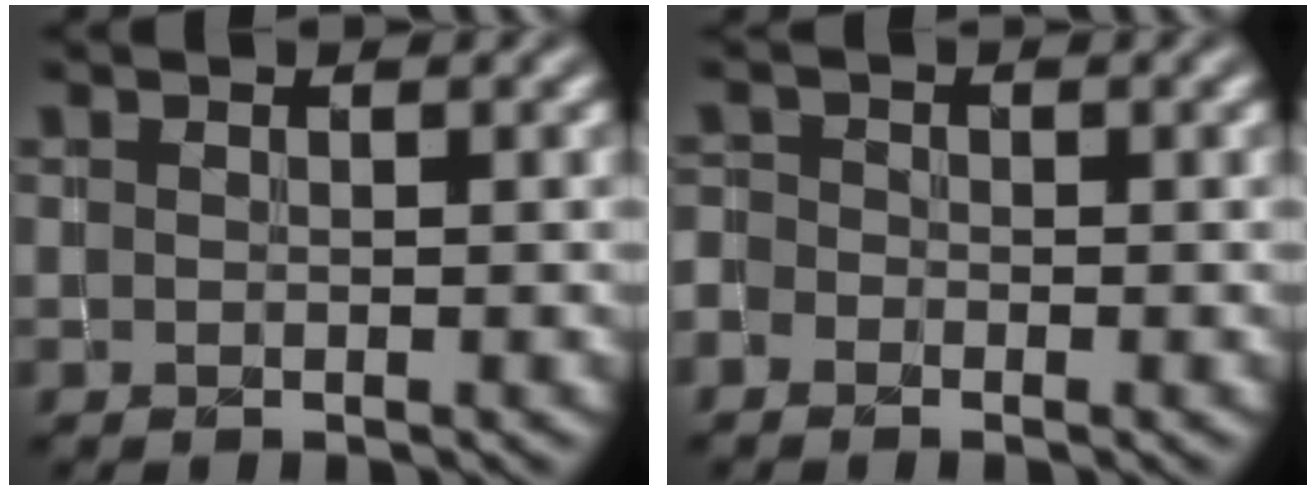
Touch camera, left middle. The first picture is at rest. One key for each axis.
{"total": 1.2, "fx": -1.0, "fy": 0.6, "fz": -0.2, "tx": 0.008, "ty": 0.002, "tz": -0.025}